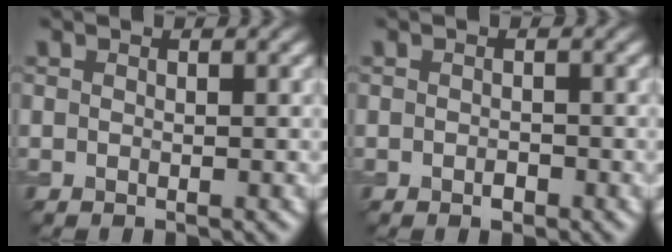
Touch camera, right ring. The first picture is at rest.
{"total": 0.7, "force": [-0.4, 0.4, 0.5], "torque": [-0.007, -0.001, -0.007]}